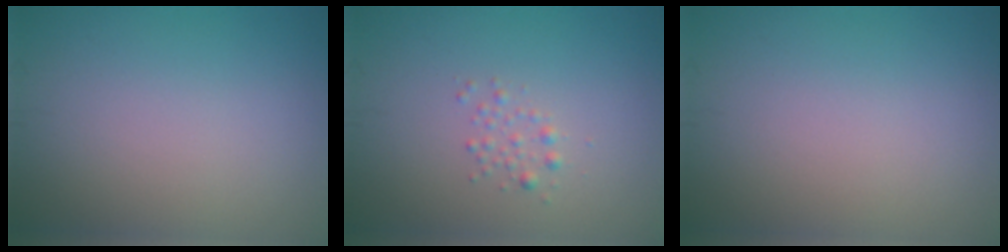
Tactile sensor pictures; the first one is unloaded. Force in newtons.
{"total": 1.1, "press": 1.1, "slide": 0.0}
{"total": 0.0}